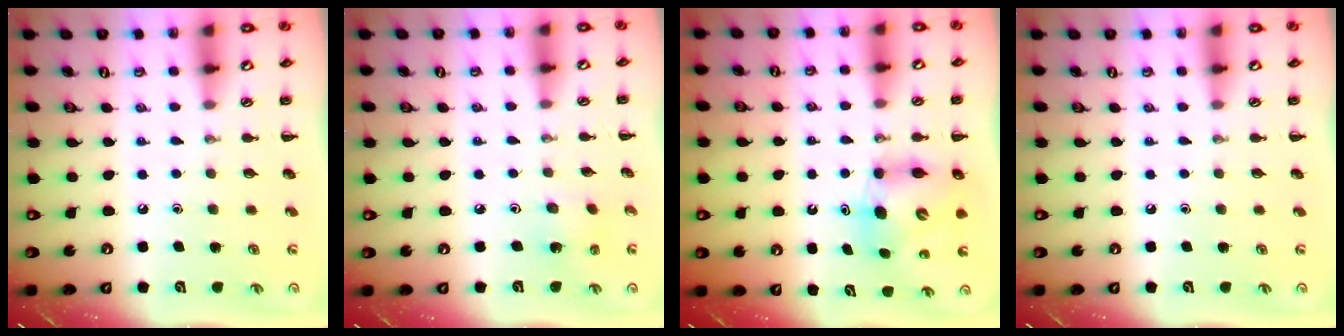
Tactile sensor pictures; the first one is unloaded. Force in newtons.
{"total": 1.6, "press": 1.4, "slide": 0.6}
{"total": 6.4, "press": 6.2, "slide": 1.4}
{"total": 0.0}